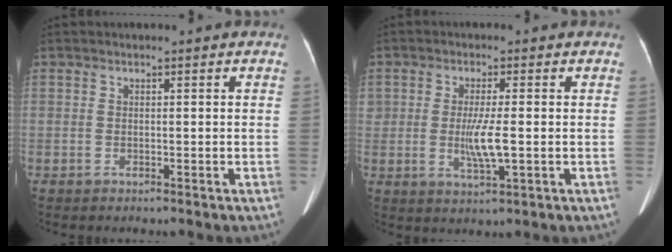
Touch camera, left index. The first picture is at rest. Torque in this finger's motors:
{"motor_torque": [0.16, -0.05, 0.14, 0.06]}